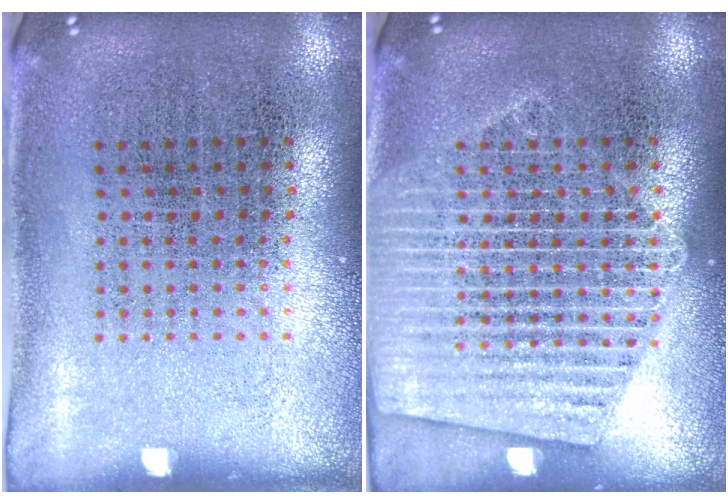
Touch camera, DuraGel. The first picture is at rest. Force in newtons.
{"total": 3.5, "press": 3.5, "slide": 0.4}